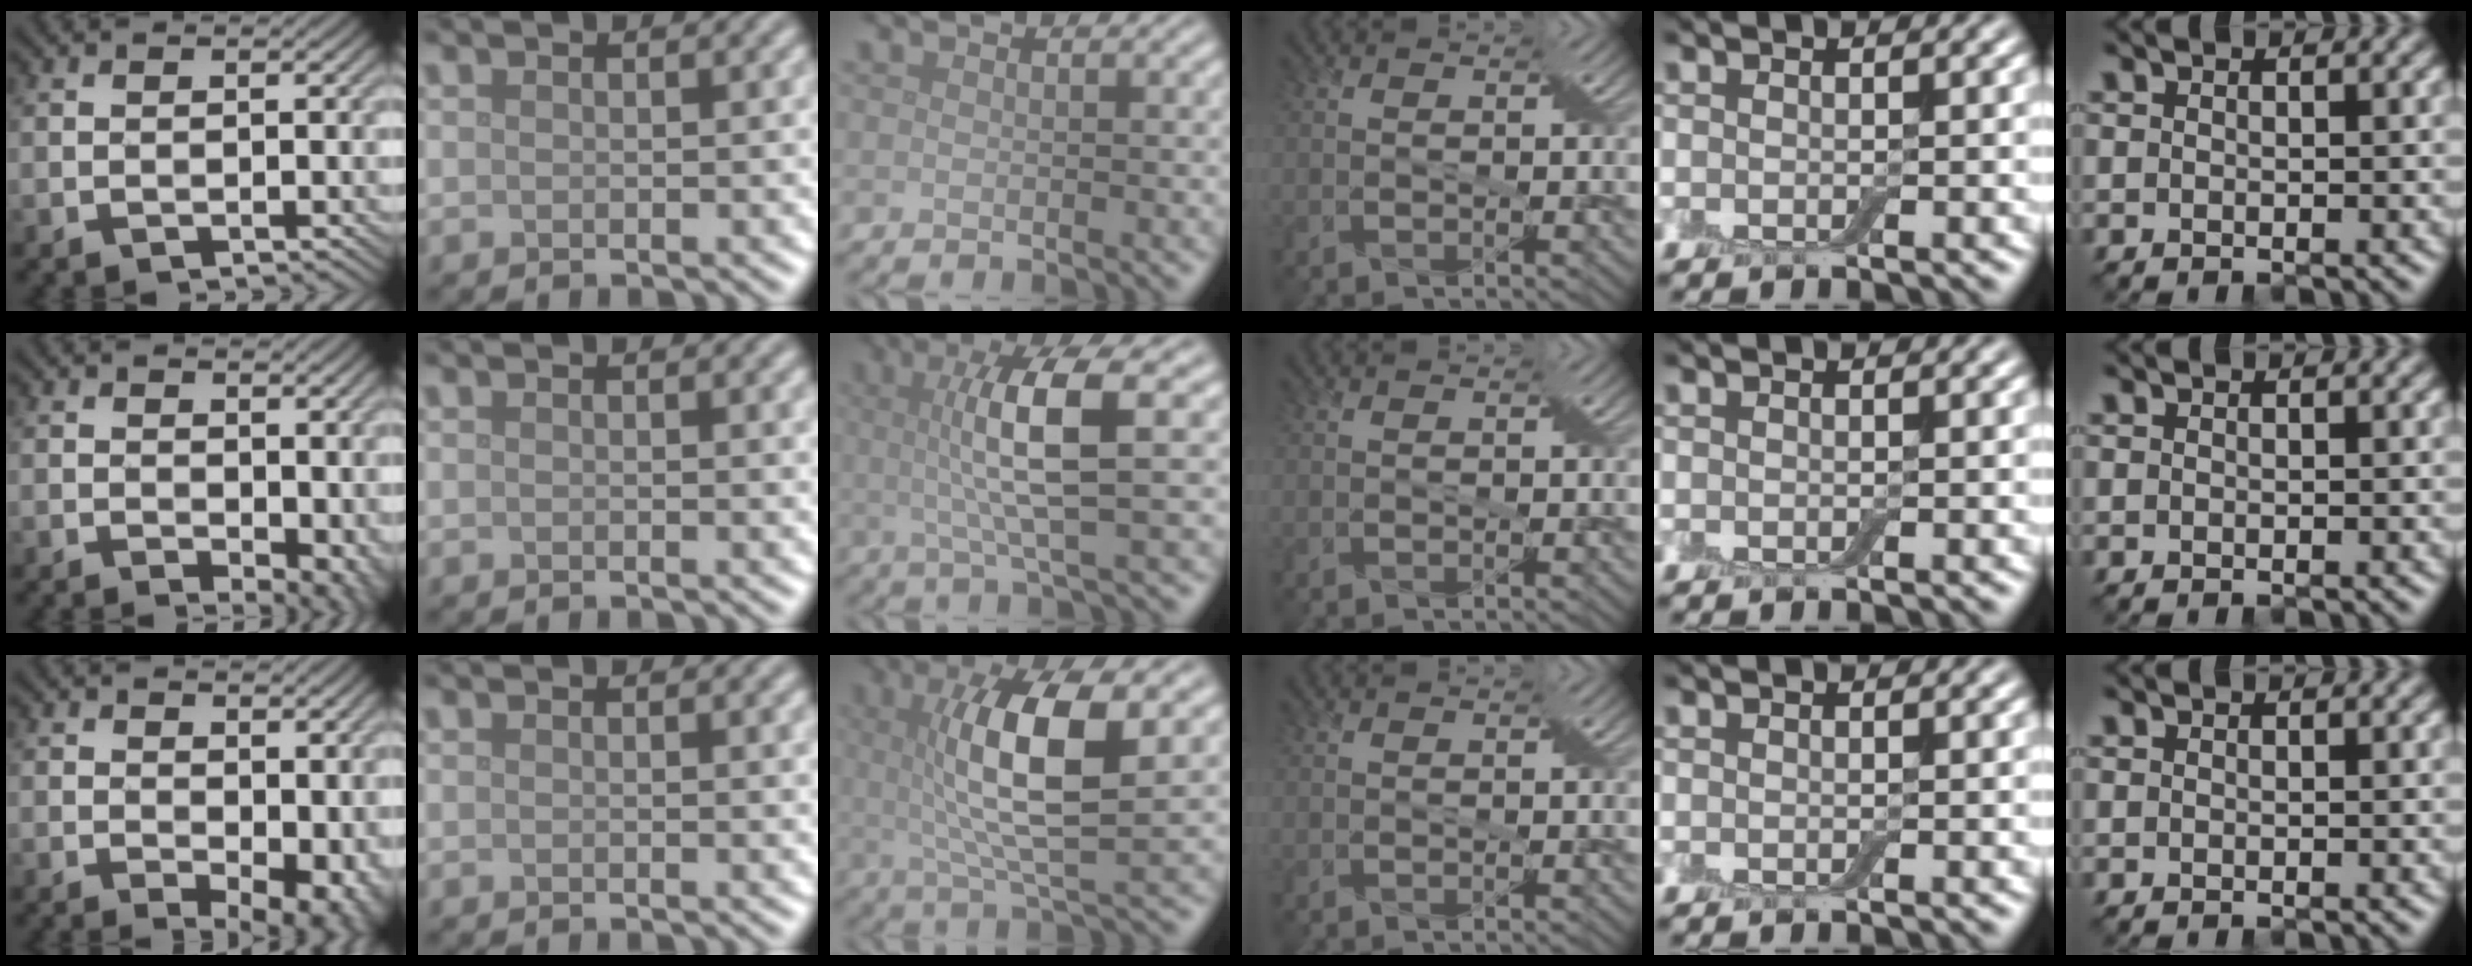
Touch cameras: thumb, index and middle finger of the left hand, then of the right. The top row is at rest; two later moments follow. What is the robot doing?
{"motion": "pour", "object": "bottle"}